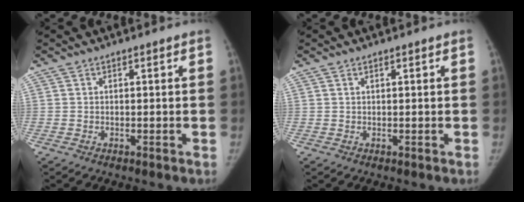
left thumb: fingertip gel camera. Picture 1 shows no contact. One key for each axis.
{"total": 0.0}